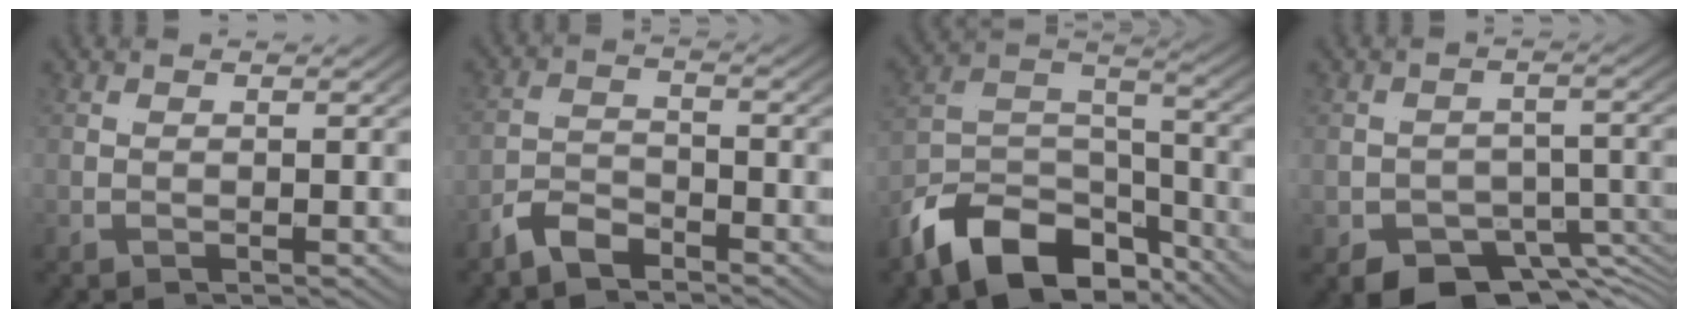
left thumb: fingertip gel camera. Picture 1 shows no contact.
{"total": 3.6, "force": [-3.4, 0.6, -1.3], "torque": [0.024, 0.011, -0.077]}
{"total": 8.3, "force": [-5.9, 4.0, 4.3], "torque": [-0.116, -0.008, -0.100]}
{"total": 6.8, "force": [-3.6, 4.4, 3.7], "torque": [-0.063, -0.033, -0.050]}